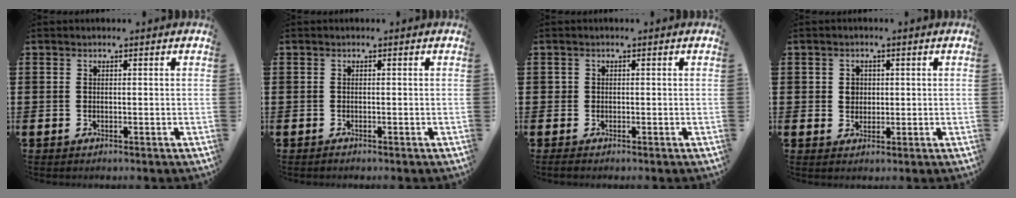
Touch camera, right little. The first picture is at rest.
{"total": 0.0}
{"total": 0.7, "force": [-0.3, 0.6, 0.2], "torque": [-0.005, 0.004, -0.007]}
{"total": 2.2, "force": [0.7, 2.0, 0.7], "torque": [0.005, 0.001, 0.006]}